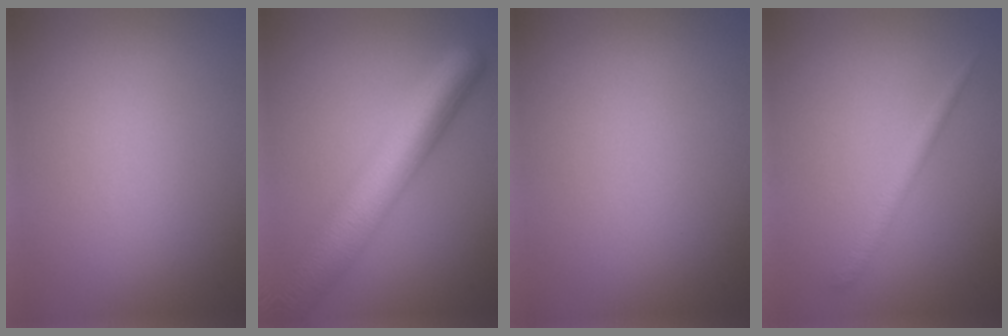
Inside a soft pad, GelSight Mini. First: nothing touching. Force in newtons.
{"total": 8.2, "press": 8.2, "slide": 0.3}
{"total": 0.0}
{"total": 1.6, "press": 1.6, "slide": 0.2}